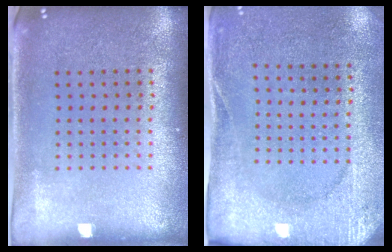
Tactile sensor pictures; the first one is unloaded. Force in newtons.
{"total": 2.6, "press": 2.4, "slide": 1.0}